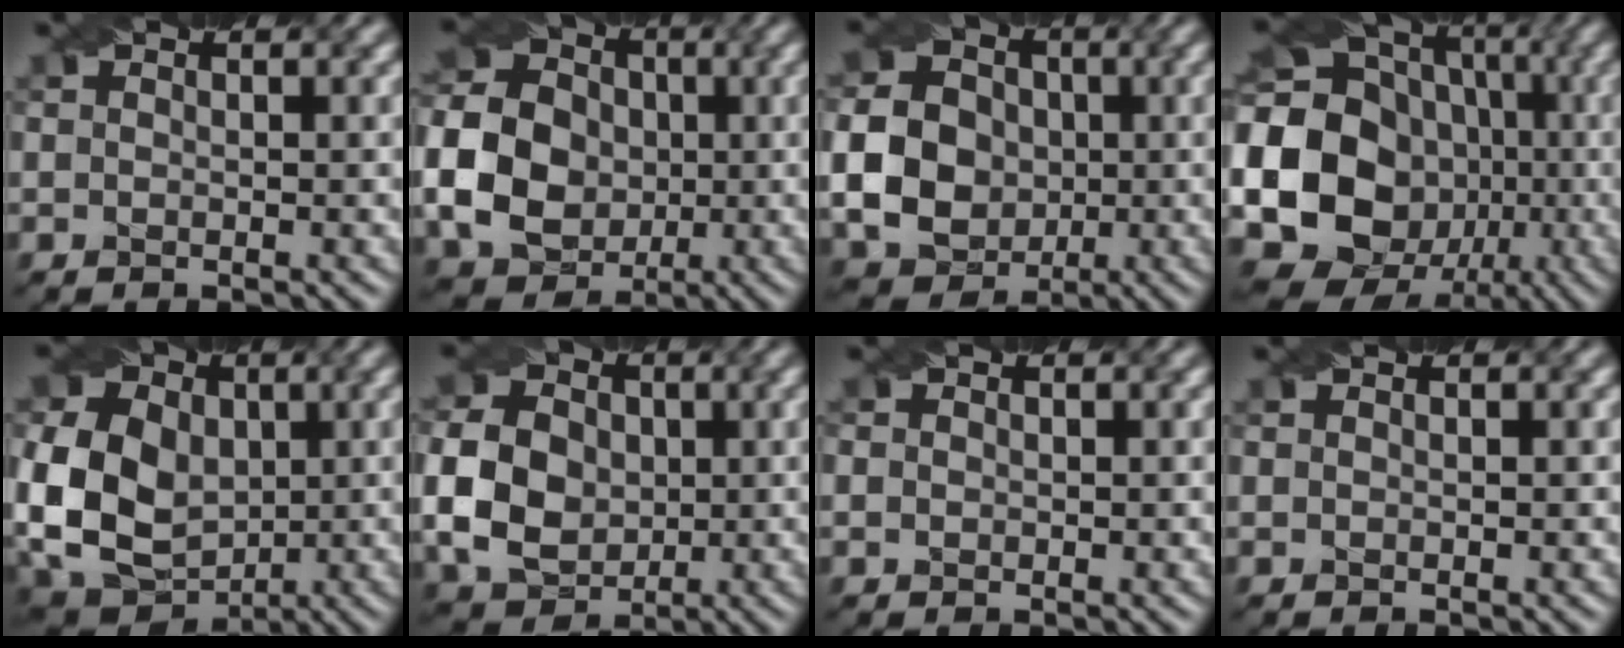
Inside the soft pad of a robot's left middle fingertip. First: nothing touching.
{"total": 10.1, "force": [-1.1, 8.8, 4.8], "torque": [-0.111, -0.015, -0.030]}
{"total": 10.8, "force": [-0.7, 9.7, 4.7], "torque": [-0.113, -0.013, -0.025]}
{"total": 21.1, "force": [-2.7, 18.6, 9.6], "torque": [-0.200, -0.002, -0.084]}
{"total": 12.5, "force": [0.2, 9.7, 7.9], "torque": [-0.178, -0.003, 0.000]}
{"total": 7.8, "force": [-0.3, 6.4, 4.5], "torque": [-0.107, 0.000, -0.008]}
{"total": 0.9, "force": [0.2, 0.9, 0.4], "torque": [-0.003, 0.006, -0.004]}
{"total": 0.0}